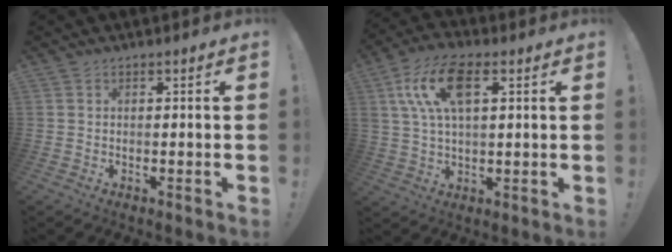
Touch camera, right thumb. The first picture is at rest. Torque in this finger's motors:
{"motor_torque": [-0.04, 1.11, 0.29, -0.01, 0.29]}